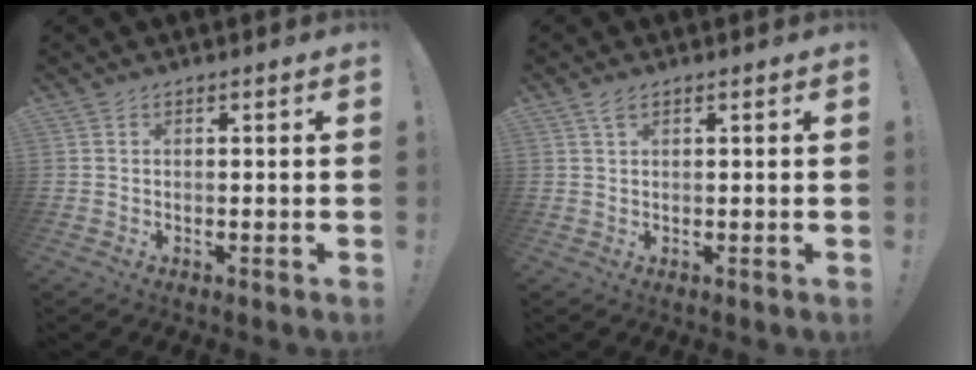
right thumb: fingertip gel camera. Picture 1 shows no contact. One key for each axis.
{"total": 2.3, "fx": 1.4, "fy": 1.0, "fz": 1.5, "tx": -0.026, "ty": 0.000, "tz": 0.023}